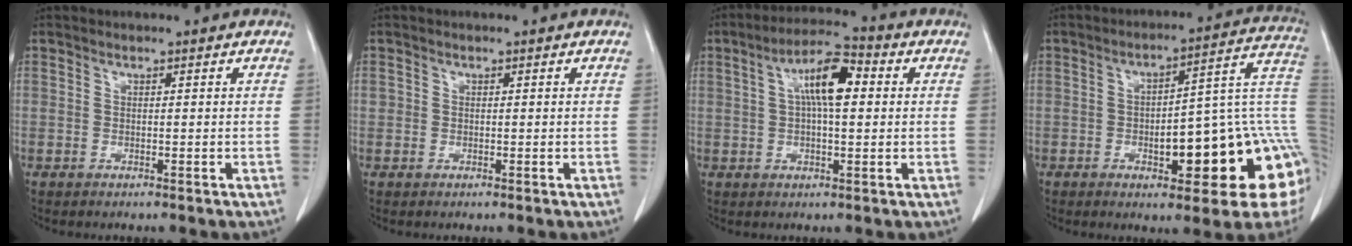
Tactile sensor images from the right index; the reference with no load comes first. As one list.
[{"total": 0.8, "force": [0.0, 0.7, 0.1], "torque": [0.007, 0.008, 0.000]}, {"total": 8.6, "force": [1.8, 2.3, 8.1], "torque": [-0.149, 0.026, 0.026]}, {"total": 20.4, "force": [-3.5, 4.8, 19.5], "torque": [-0.174, 0.034, -0.036]}]